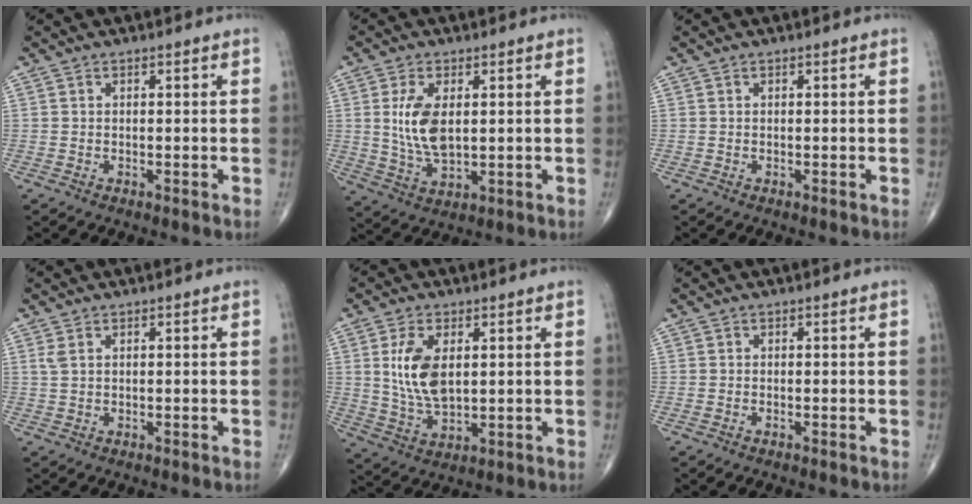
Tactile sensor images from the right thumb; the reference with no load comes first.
{"total": 8.8, "force": [1.5, 4.4, 7.4], "torque": [-0.146, -0.014, 0.037]}
{"total": 0.0}
{"total": 1.5, "force": [0.7, 0.7, 1.1], "torque": [-0.028, 0.008, 0.023]}
{"total": 9.7, "force": [2.1, 5.1, 8.0], "torque": [-0.153, -0.014, 0.048]}
{"total": 0.0}